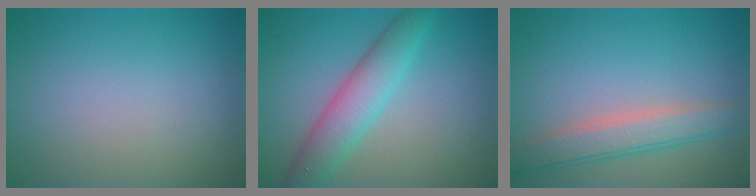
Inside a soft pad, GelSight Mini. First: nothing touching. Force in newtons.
{"total": 4.6, "press": 4.6, "slide": 0.1}
{"total": 3.6, "press": 3.6, "slide": 0.1}